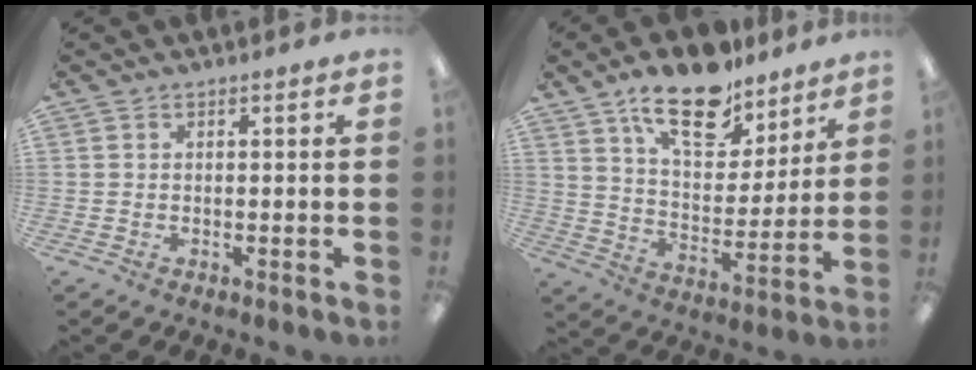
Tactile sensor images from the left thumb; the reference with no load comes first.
{"total": 17.8, "force": [12.8, 8.4, 9.2], "torque": [-0.145, -0.069, 0.222]}